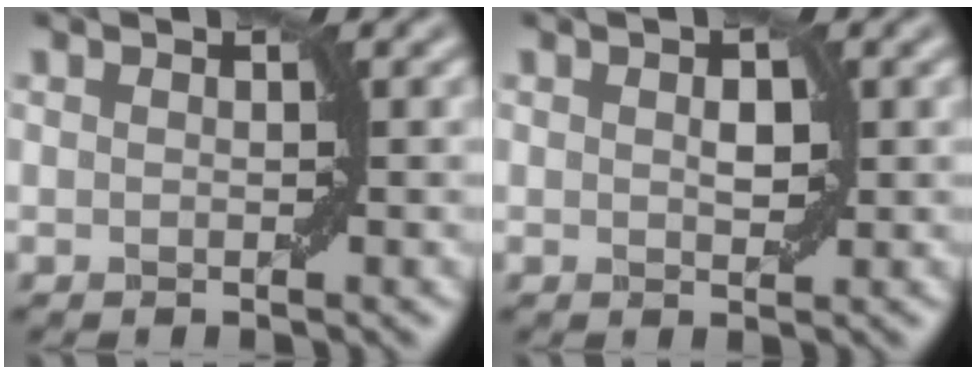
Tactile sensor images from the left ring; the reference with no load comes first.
{"total": 1.6, "force": [0.2, 0.9, 1.3], "torque": [-0.021, 0.002, 0.006]}